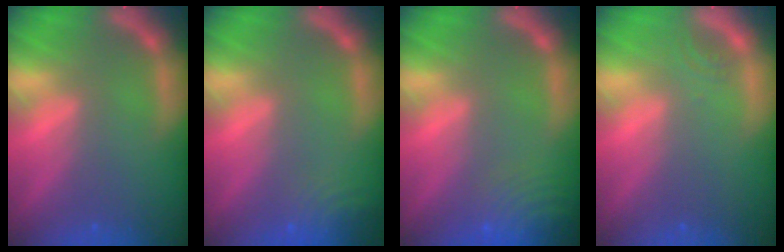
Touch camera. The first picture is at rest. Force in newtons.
{"total": 5.1}
{"total": 10.0}
{"total": 1.0}